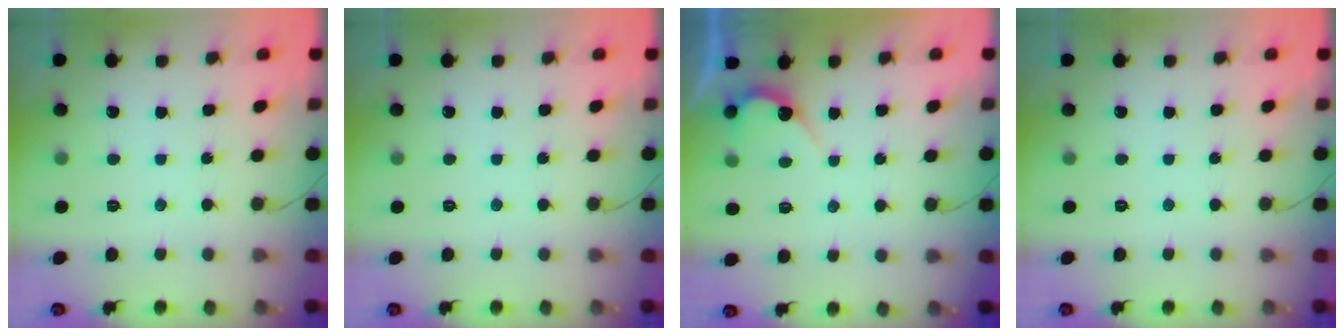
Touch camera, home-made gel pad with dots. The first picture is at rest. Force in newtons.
{"total": 0.0}
{"total": 5.4, "press": 5.4, "slide": 0.3}
{"total": 0.0}